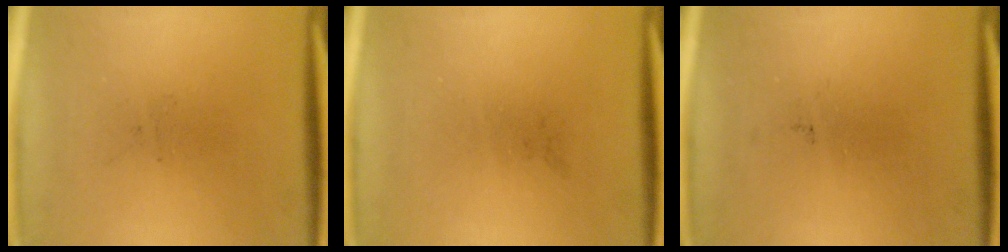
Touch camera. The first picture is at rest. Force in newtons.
{"total": 0.0}
{"total": 0.0}